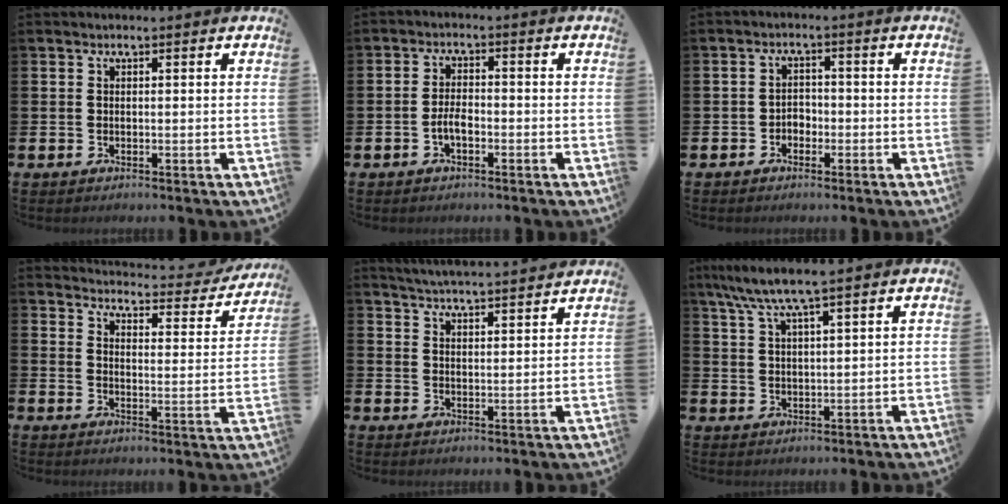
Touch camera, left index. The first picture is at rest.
{"total": 2.7, "force": [-1.0, 1.2, 2.2], "torque": [-0.040, 0.004, -0.020]}
{"total": 2.0, "force": [-1.3, 1.4, 0.5], "torque": [-0.012, 0.006, -0.030]}
{"total": 3.6, "force": [3.4, 0.6, 0.7], "torque": [-0.030, -0.034, 0.051]}
{"total": 4.8, "force": [4.7, -0.4, 0.4], "torque": [-0.019, -0.035, 0.083]}
{"total": 6.0, "force": [5.0, 0.1, 3.3], "torque": [-0.083, -0.013, 0.088]}